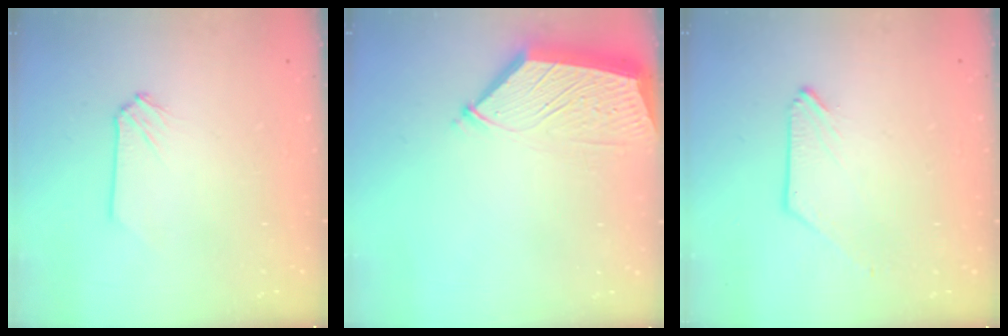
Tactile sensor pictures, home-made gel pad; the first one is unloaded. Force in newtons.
{"total": 6.8, "press": 6.8, "slide": 0.8}
{"total": 0.0}